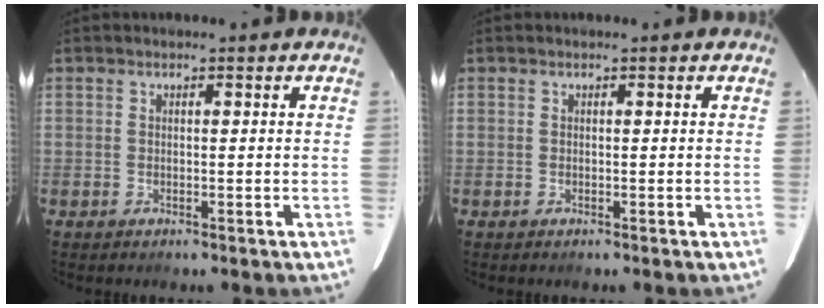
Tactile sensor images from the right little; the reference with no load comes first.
{"total": 0.0}